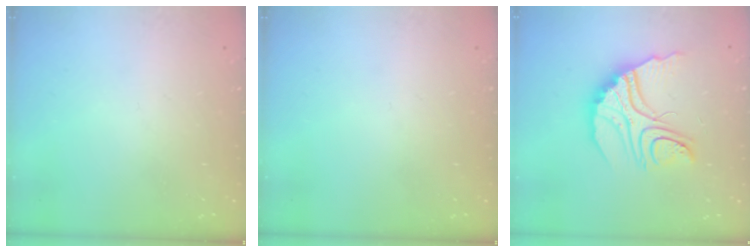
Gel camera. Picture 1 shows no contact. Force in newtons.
{"total": 0.0}
{"total": 14.3, "press": 14.2, "slide": 1.2}